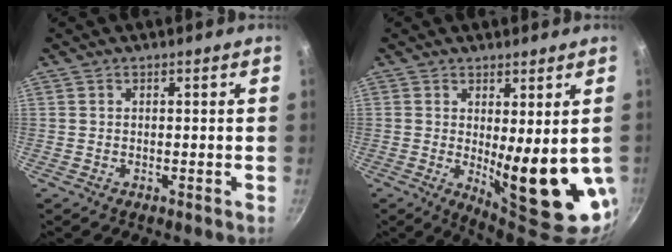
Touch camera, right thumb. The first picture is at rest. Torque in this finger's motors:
{"motor_torque": [2.44, 2.41, 1.51, 0.16, 0.38]}